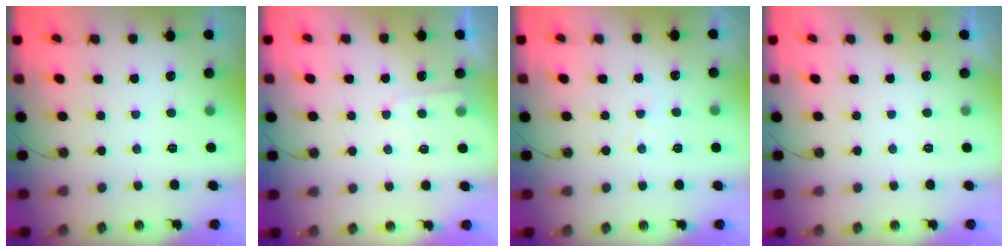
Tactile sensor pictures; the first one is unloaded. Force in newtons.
{"total": 4.5, "press": 4.4, "slide": 0.6}
{"total": 5.0, "press": 5.0, "slide": 0.7}
{"total": 0.0}